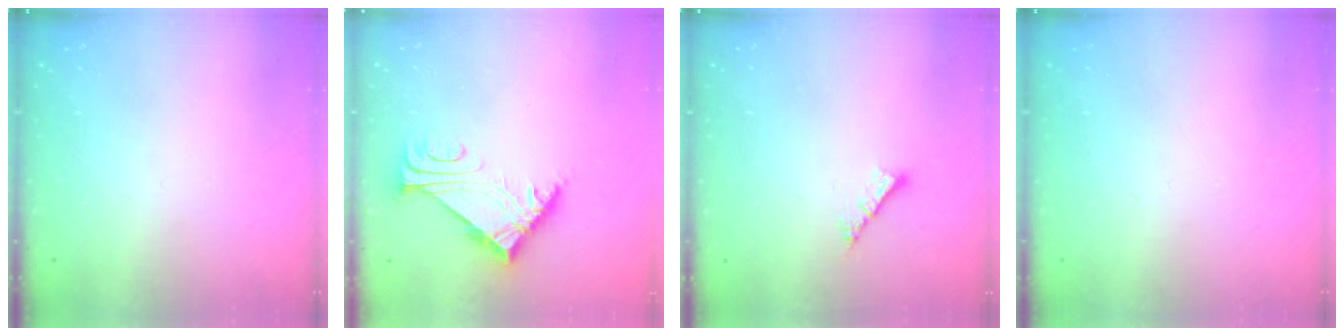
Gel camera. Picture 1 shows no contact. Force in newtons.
{"total": 6.3, "press": 6.3, "slide": 0.3}
{"total": 2.4, "press": 2.4, "slide": 0.2}
{"total": 0.0}